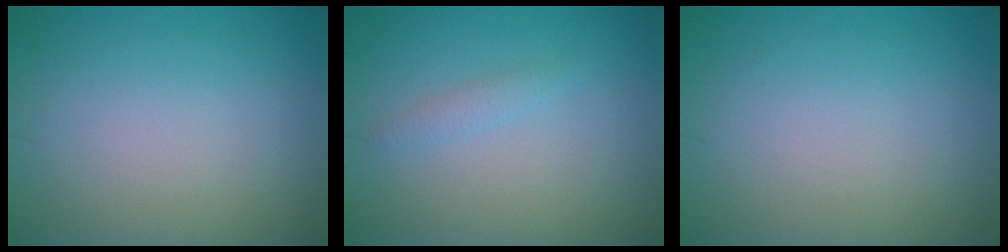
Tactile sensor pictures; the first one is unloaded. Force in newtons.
{"total": 1.0, "press": 1.0, "slide": 0.1}
{"total": 0.0}